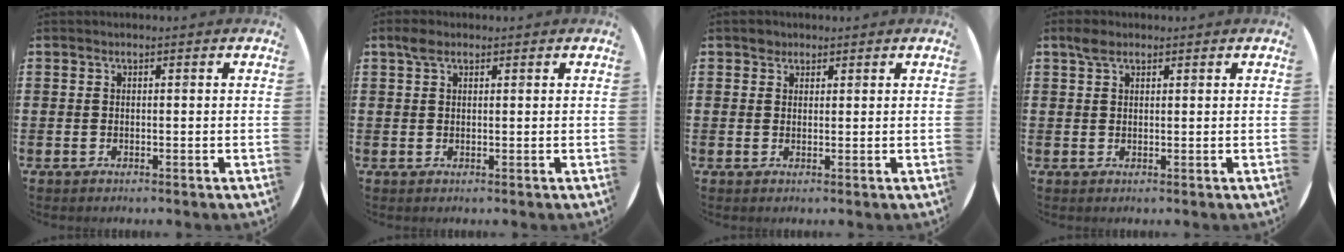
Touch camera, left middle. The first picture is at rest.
{"total": 1.8, "force": [1.2, 1.0, 0.8], "torque": [-0.011, 0.002, 0.021]}
{"total": 1.4, "force": [1.2, 0.8, 0.1], "torque": [0.005, -0.001, 0.022]}
{"total": 2.1, "force": [1.5, 1.1, 0.9], "torque": [-0.012, 0.002, 0.027]}